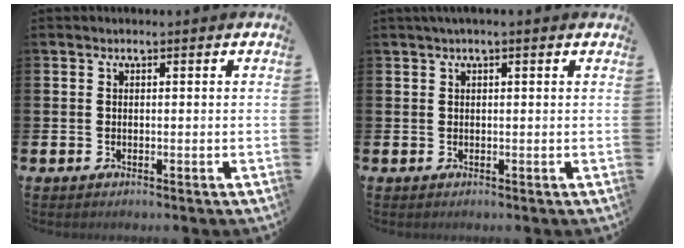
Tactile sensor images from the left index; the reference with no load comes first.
{"total": 0.8, "force": [0.6, -0.1, 0.6], "torque": [-0.008, 0.001, 0.009]}